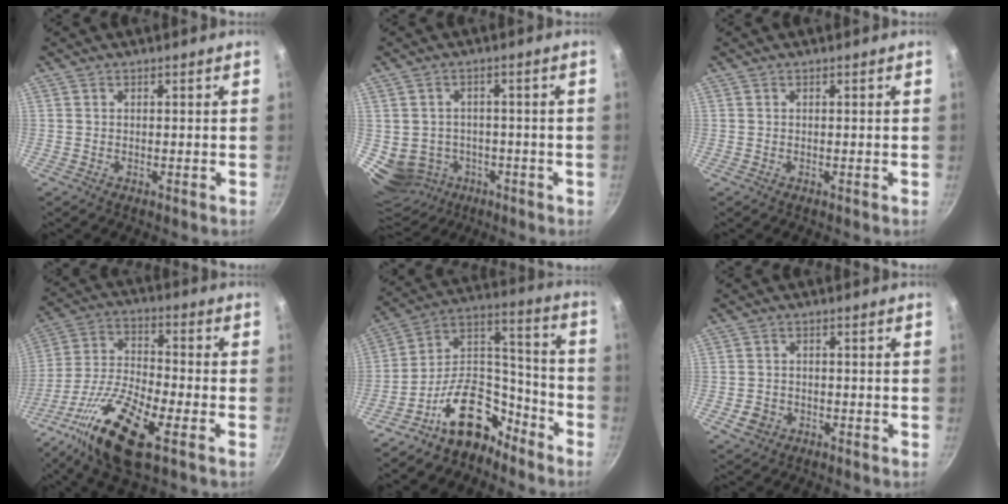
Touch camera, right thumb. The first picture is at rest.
{"total": 11.4, "force": [-3.2, 10.0, 4.4], "torque": [-0.059, 0.034, -0.024]}
{"total": 0.0}
{"total": 16.9, "force": [-8.0, 5.1, 13.9], "torque": [-0.270, 0.022, -0.162]}
{"total": 15.2, "force": [-10.4, 8.0, 7.6], "torque": [-0.093, 0.119, -0.180]}
{"total": 3.1, "force": [-1.3, 2.5, 1.3], "torque": [-0.024, 0.012, -0.017]}